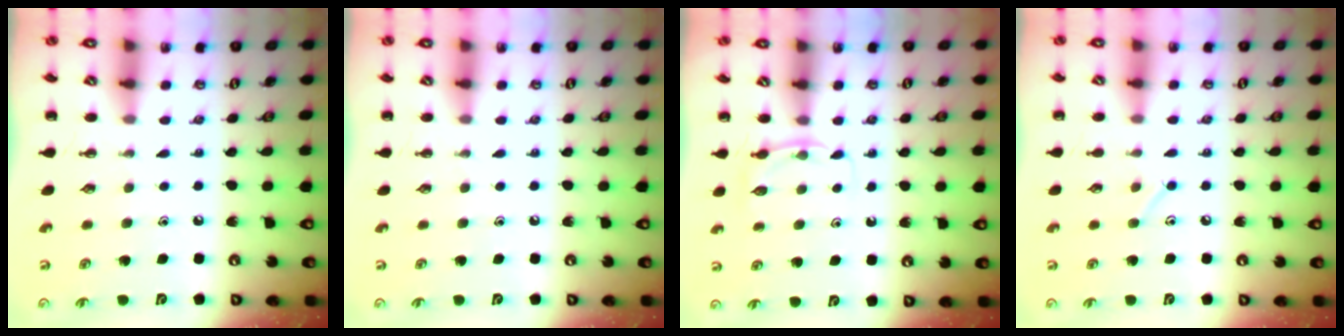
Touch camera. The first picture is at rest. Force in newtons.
{"total": 0.0}
{"total": 3.7, "press": 3.4, "slide": 1.3}
{"total": 4.9, "press": 4.8, "slide": 1.1}